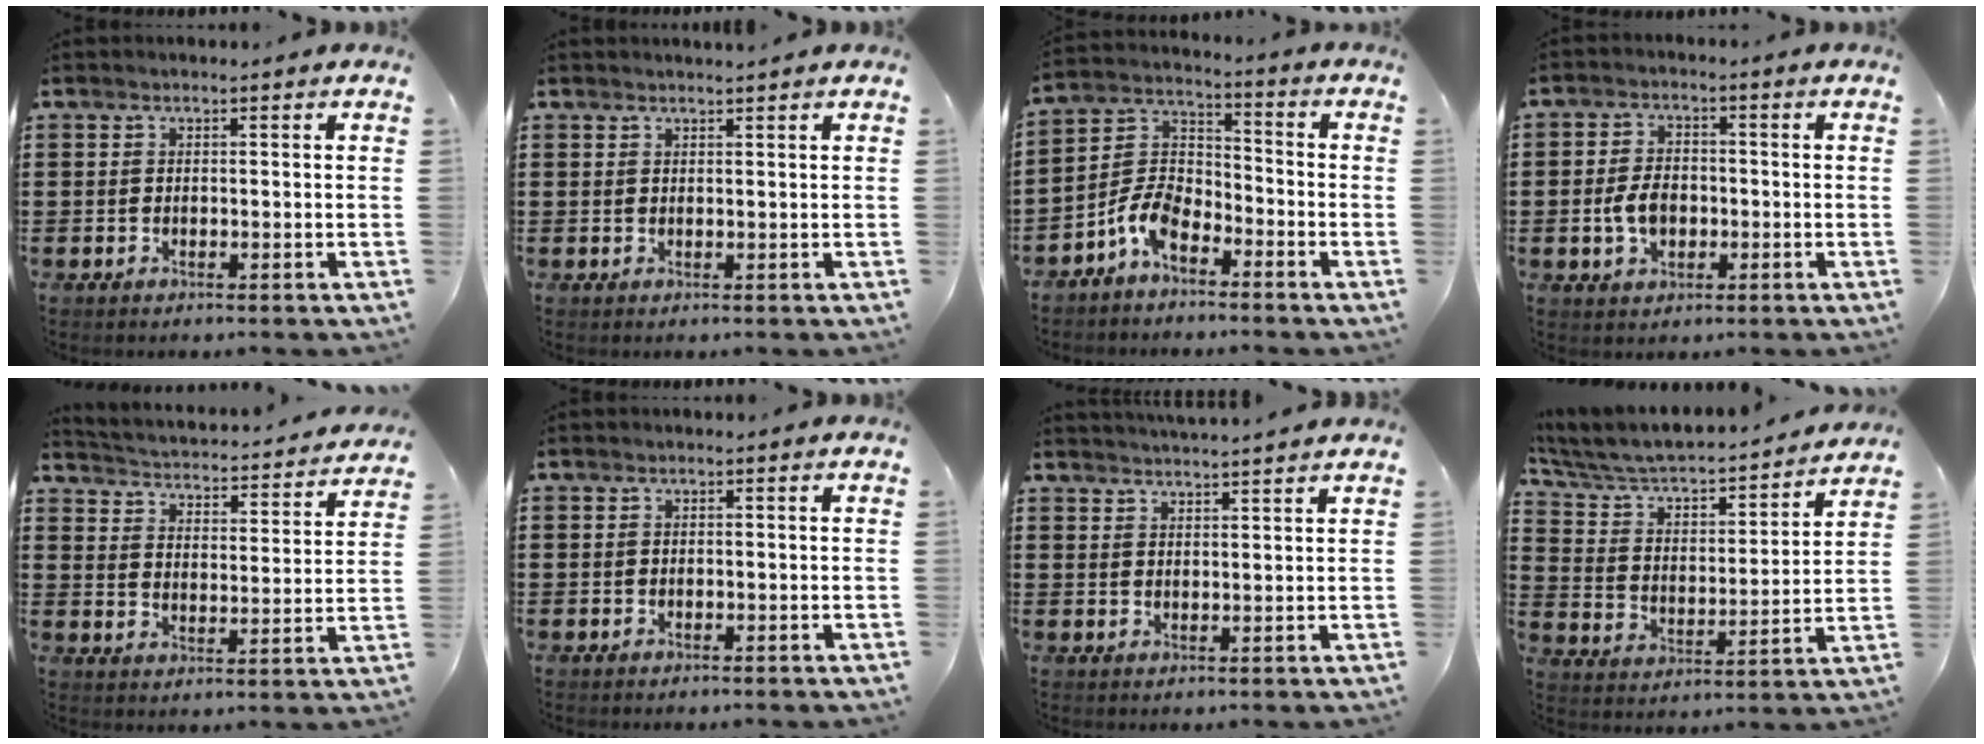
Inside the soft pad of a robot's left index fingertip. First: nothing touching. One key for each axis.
{"total": 1.0, "fx": 0.9, "fy": -0.1, "fz": 0.2, "tx": -0.005, "ty": -0.003, "tz": 0.019}
{"total": 7.5, "fx": -5.3, "fy": 3.4, "fz": 4.0, "tx": -0.104, "ty": 0.004, "tz": -0.108}
{"total": 4.8, "fx": -0.8, "fy": 3.0, "fz": 3.6, "tx": -0.081, "ty": 0.002, "tz": -0.019}
{"total": 2.4, "fx": 2.4, "fy": -0.1, "fz": 0.0, "tx": -0.022, "ty": -0.031, "tz": 0.030}
{"total": 0.0}
{"total": 2.6, "fx": 2.5, "fy": -0.5, "fz": -0.1, "tx": -0.006, "ty": -0.011, "tz": 0.047}
{"total": 4.9, "fx": 4.5, "fy": 1.2, "fz": 1.6, "tx": -0.056, "ty": -0.044, "tz": 0.068}